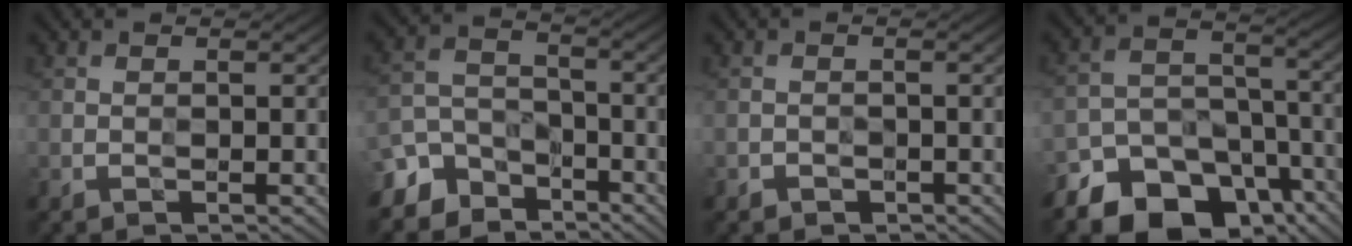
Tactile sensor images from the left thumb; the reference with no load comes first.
{"total": 6.8, "force": [-5.2, 4.3, 0.6], "torque": [-0.007, 0.002, -0.110]}
{"total": 1.4, "force": [-1.0, 0.7, -0.6], "torque": [0.014, 0.000, -0.019]}
{"total": 15.2, "force": [-11.7, 8.7, 4.4], "torque": [-0.106, -0.025, -0.175]}